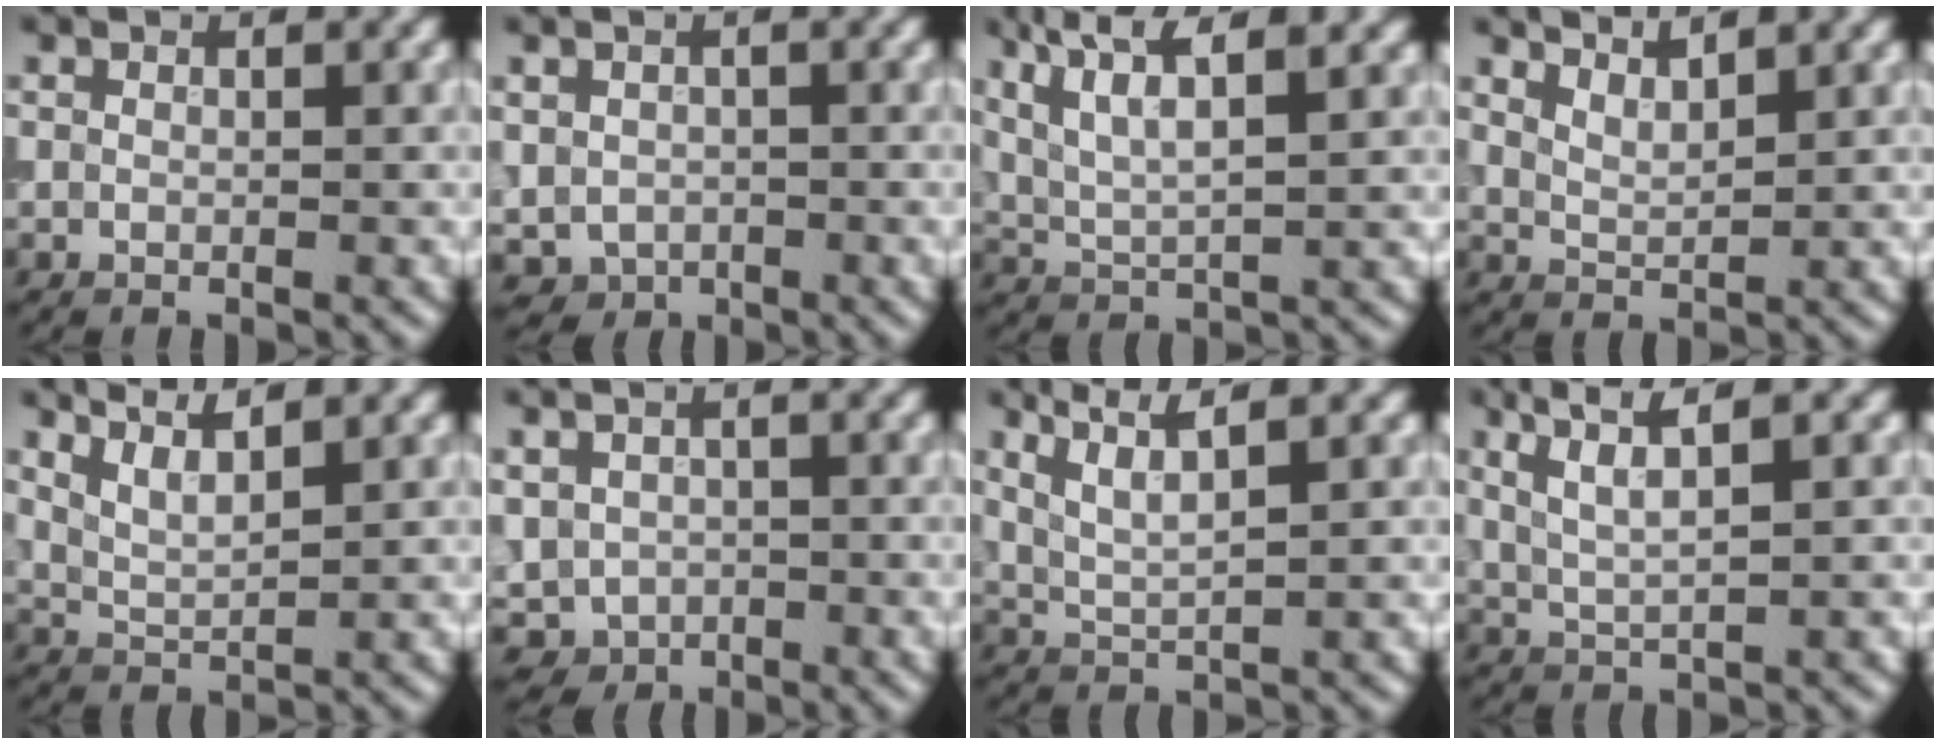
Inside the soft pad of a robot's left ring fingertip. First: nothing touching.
{"total": 1.4, "force": [-0.2, 1.4, 0.3], "torque": [-0.011, 0.001, 0.001]}
{"total": 5.3, "force": [3.6, 0.9, 3.8], "torque": [-0.080, 0.018, 0.073]}
{"total": 3.0, "force": [2.9, 0.3, 0.6], "torque": [-0.009, 0.018, 0.048]}
{"total": 3.3, "force": [3.0, 0.6, 1.4], "torque": [-0.025, 0.023, 0.051]}
{"total": 2.5, "force": [-0.3, 2.4, 0.7], "torque": [-0.022, -0.002, 0.002]}
{"total": 3.4, "force": [2.6, 0.4, 2.2], "torque": [-0.046, 0.014, 0.058]}
{"total": 3.6, "force": [2.3, 0.4, 2.8], "torque": [-0.056, 0.014, 0.049]}